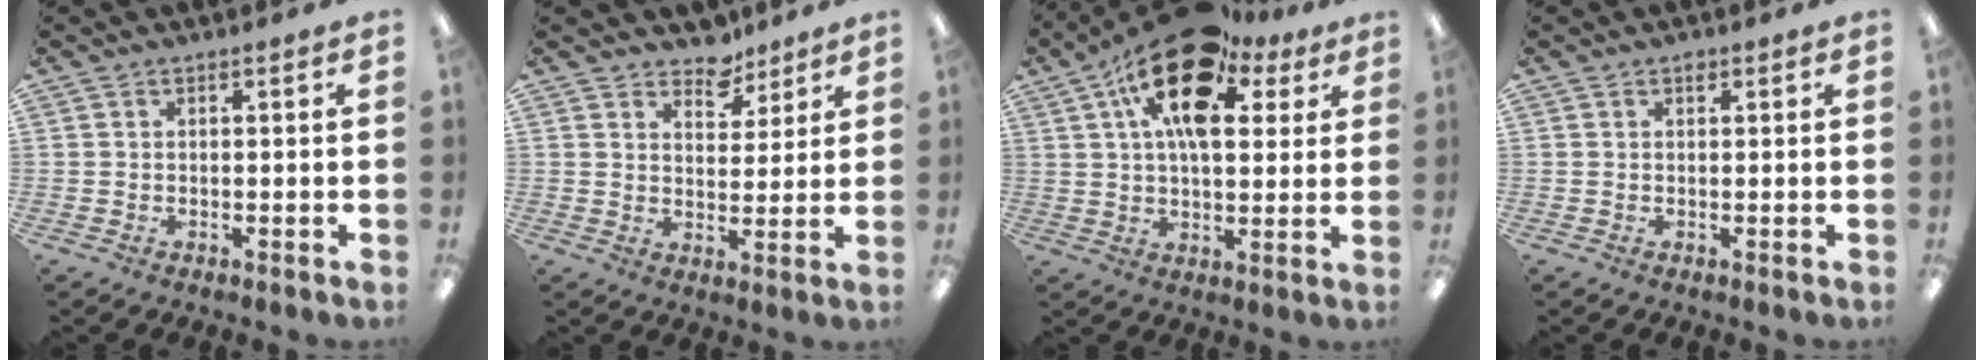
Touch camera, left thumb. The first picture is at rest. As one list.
[{"total": 6.8, "force": [5.7, 3.6, 1.5], "torque": [-0.009, -0.037, 0.100]}, {"total": 18.7, "force": [9.6, 9.5, 13.0], "torque": [-0.219, -0.035, 0.162]}, {"total": 1.0, "force": [0.6, 0.6, 0.6], "torque": [-0.005, -0.001, 0.009]}]